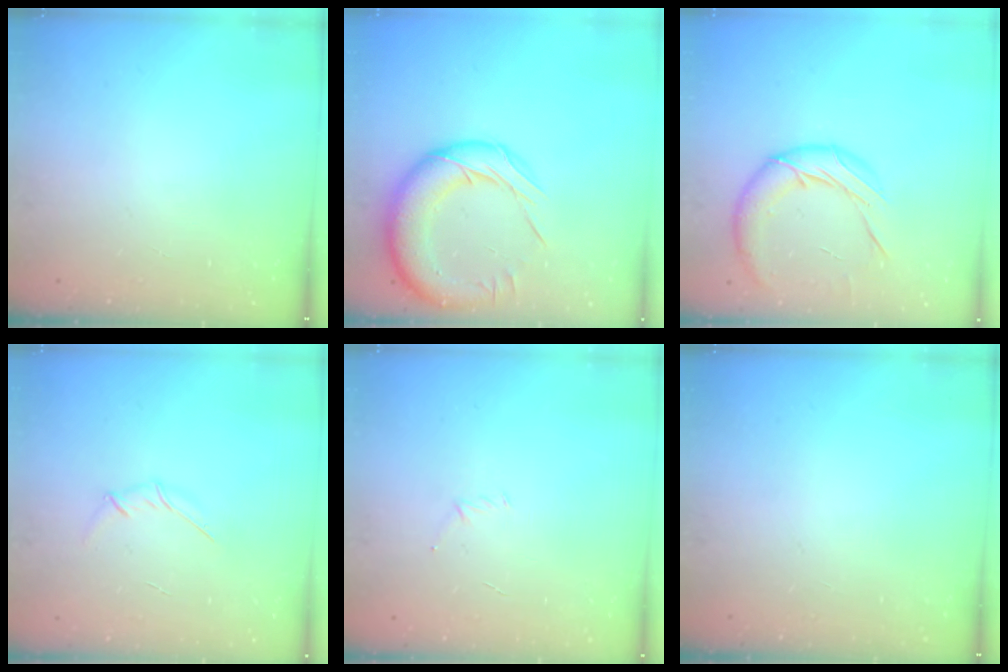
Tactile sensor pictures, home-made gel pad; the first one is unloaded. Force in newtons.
{"total": 18.5, "press": 18.2, "slide": 3.6}
{"total": 13.1, "press": 13.0, "slide": 1.8}
{"total": 3.3, "press": 3.2, "slide": 0.9}
{"total": 2.9, "press": 2.8, "slide": 0.8}
{"total": 0.0}